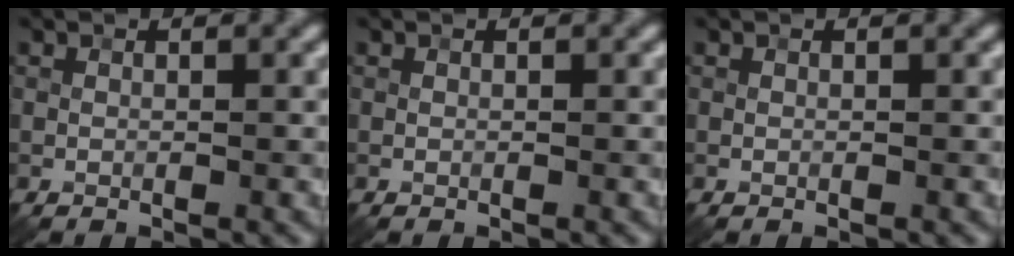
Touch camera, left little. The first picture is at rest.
{"total": 0.0}
{"total": 0.0}